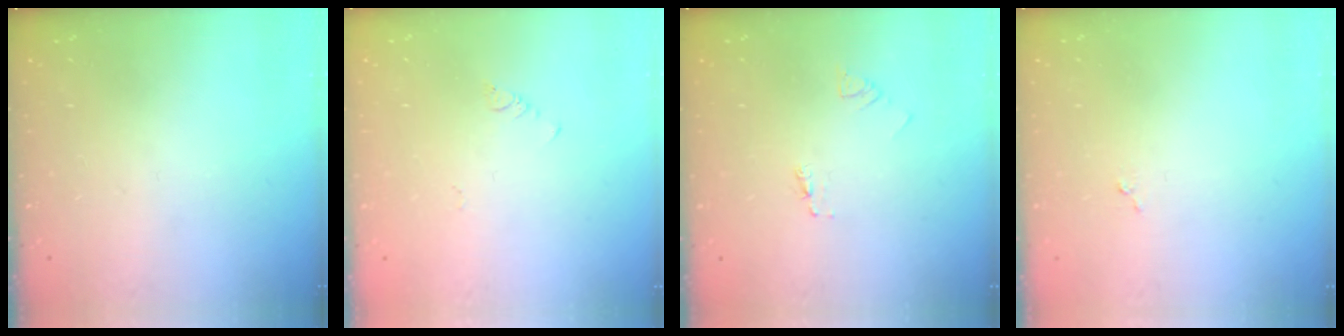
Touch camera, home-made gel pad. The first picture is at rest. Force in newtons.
{"total": 1.9, "press": 1.9, "slide": 0.4}
{"total": 2.1, "press": 2.1, "slide": 0.1}
{"total": 3.5, "press": 3.5, "slide": 0.1}